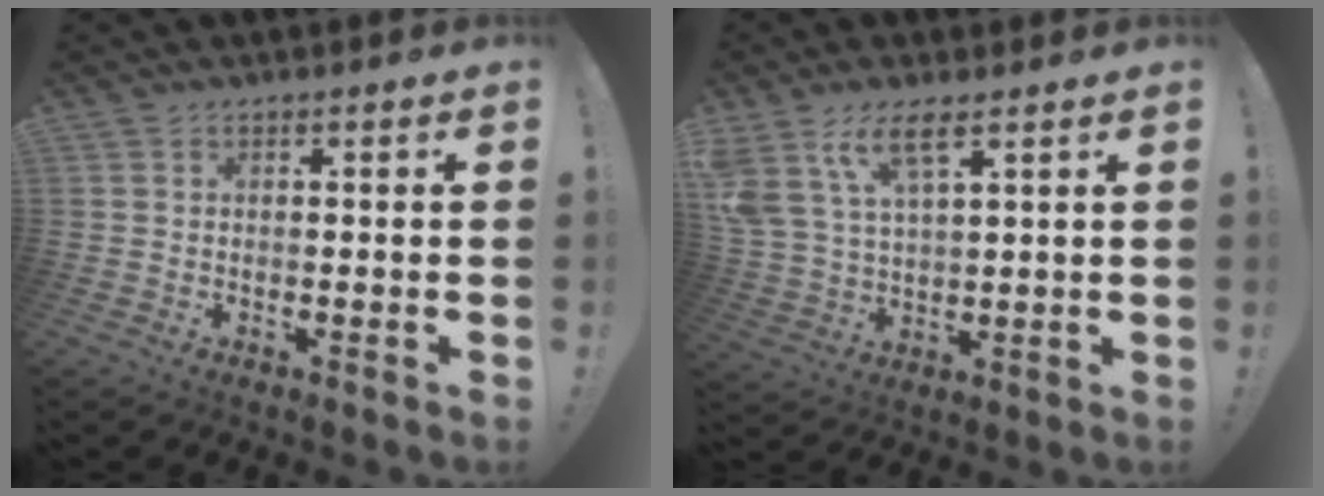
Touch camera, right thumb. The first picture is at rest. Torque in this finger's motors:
{"motor_torque": [0.84, 2.44, 0.46, -0.04, 0.10]}